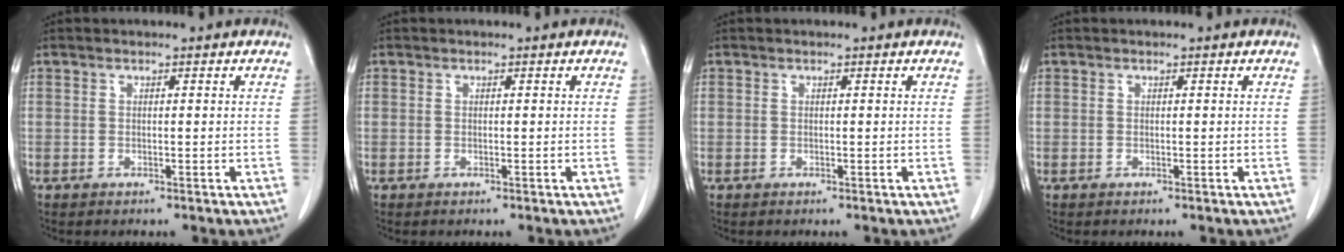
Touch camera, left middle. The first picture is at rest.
{"total": 0.0}
{"total": 0.0}
{"total": 0.0}